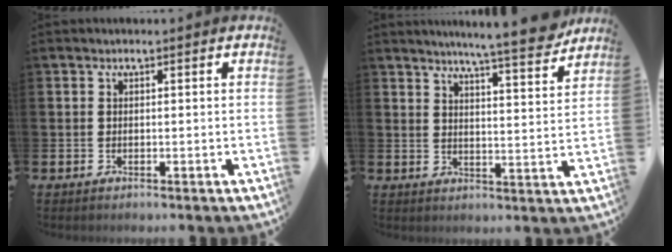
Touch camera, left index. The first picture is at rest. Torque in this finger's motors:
{"motor_torque": [0.92, -1.22, 0.26, 0.05]}